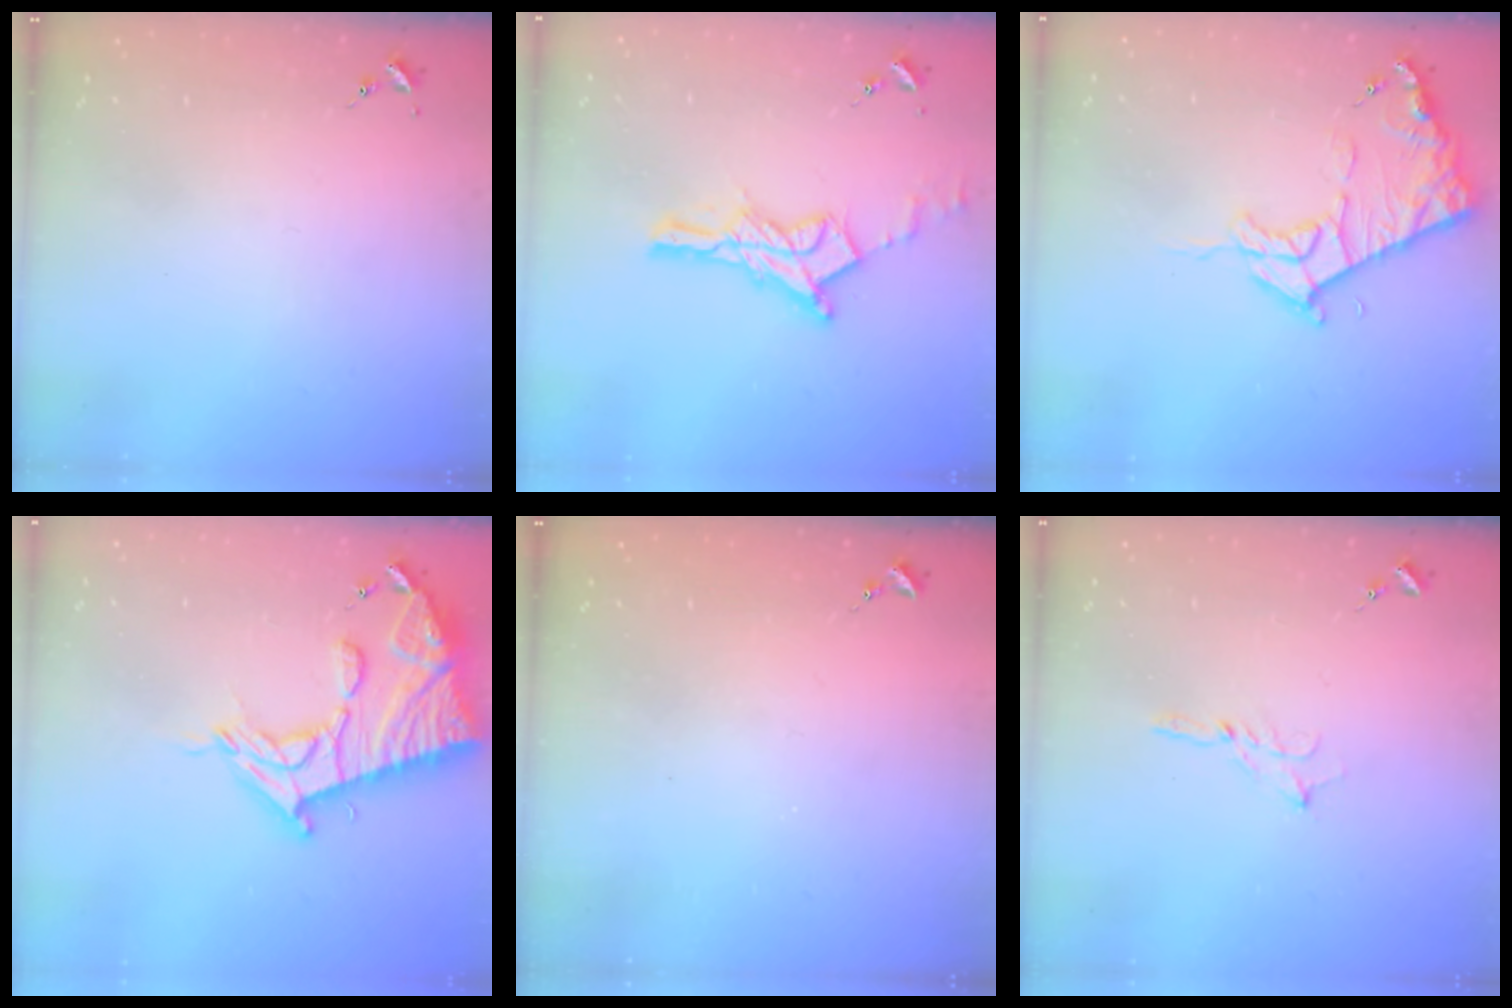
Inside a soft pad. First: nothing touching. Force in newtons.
{"total": 14.2, "press": 14.1, "slide": 1.0}
{"total": 12.0, "press": 12.0, "slide": 1.2}
{"total": 19.3, "press": 19.3, "slide": 1.6}
{"total": 0.0}
{"total": 2.5, "press": 2.5, "slide": 0.2}